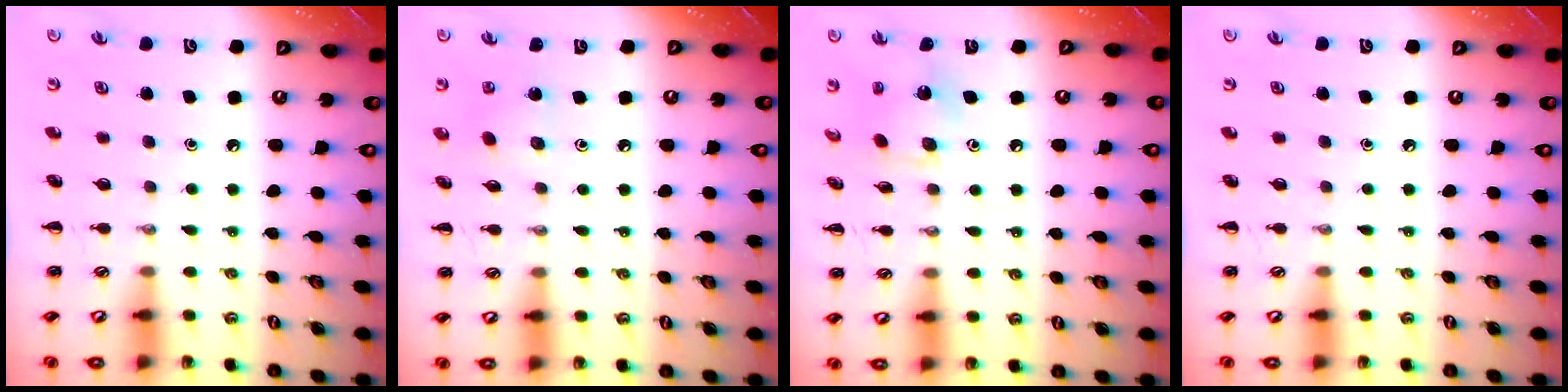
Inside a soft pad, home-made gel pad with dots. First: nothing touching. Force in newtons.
{"total": 3.4, "press": 3.3, "slide": 0.9}
{"total": 5.3, "press": 5.2, "slide": 0.8}
{"total": 0.0}